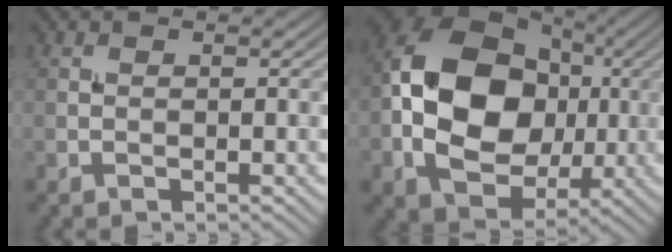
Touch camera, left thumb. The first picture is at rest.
{"total": 16.5, "force": [0.0, 12.2, 11.1], "torque": [-0.220, 0.005, -0.003]}